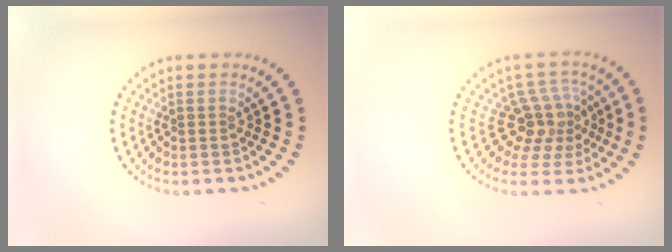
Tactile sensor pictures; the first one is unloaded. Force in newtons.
{"total": 4.0, "press": 2.8, "slide": 2.8}